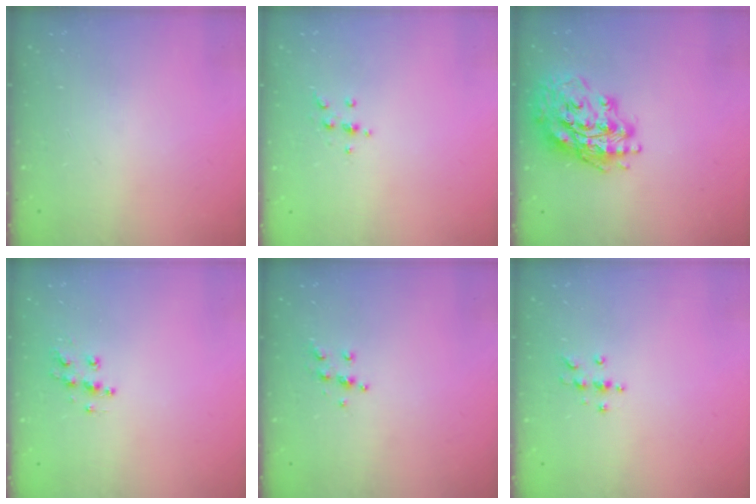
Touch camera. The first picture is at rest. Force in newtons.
{"total": 3.5, "press": 3.3, "slide": 1.0}
{"total": 17.6, "press": 17.5, "slide": 2.3}
{"total": 7.5, "press": 7.5, "slide": 0.1}
{"total": 5.1, "press": 5.1, "slide": 0.5}
{"total": 4.0, "press": 4.0, "slide": 0.5}